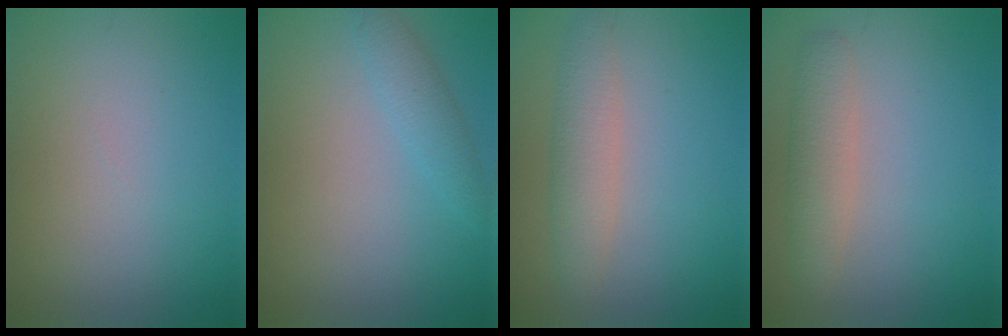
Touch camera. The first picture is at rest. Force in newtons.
{"total": 2.0, "press": 2.0, "slide": 0.0}
{"total": 3.0, "press": 3.0, "slide": 0.0}
{"total": 2.7, "press": 2.7, "slide": 0.1}